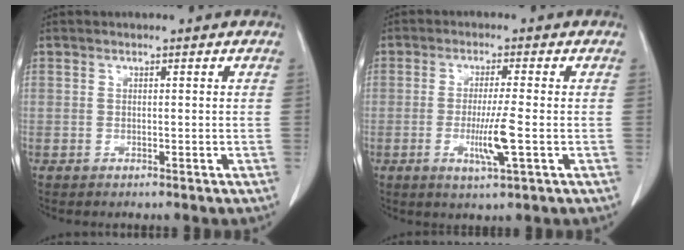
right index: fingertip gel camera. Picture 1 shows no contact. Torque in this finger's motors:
{"motor_torque": [0.55, 0.08, 0.21, 0.06]}